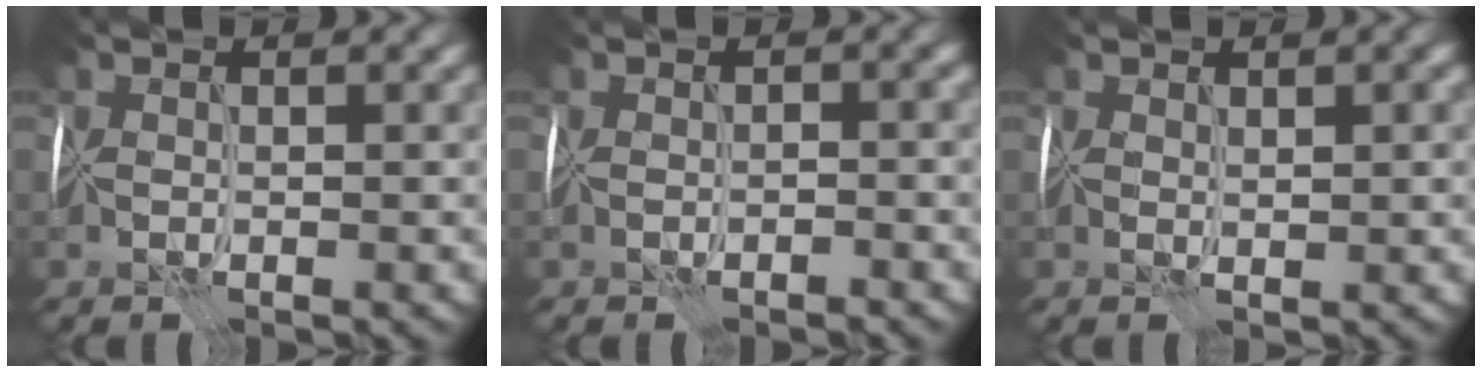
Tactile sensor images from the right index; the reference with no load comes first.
{"total": 0.9, "force": [-0.8, 0.4, 0.3], "torque": [0.001, 0.010, -0.013]}
{"total": 1.0, "force": [0.5, 0.5, 0.6], "torque": [-0.010, 0.002, 0.011]}